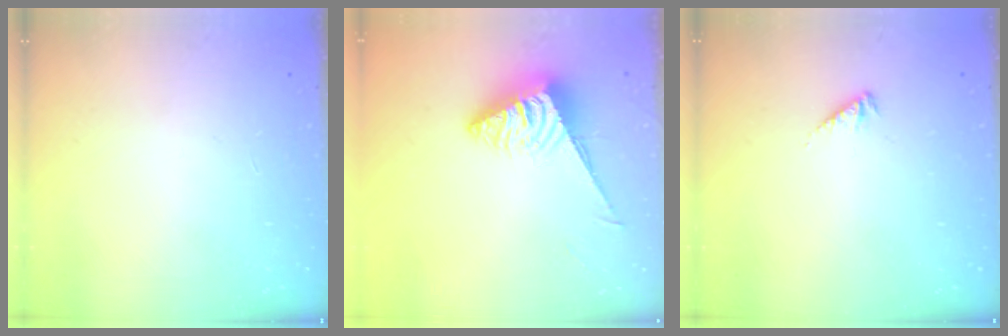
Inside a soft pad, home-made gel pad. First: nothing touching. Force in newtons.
{"total": 4.2, "press": 4.2, "slide": 0.3}
{"total": 1.9, "press": 1.9, "slide": 0.4}